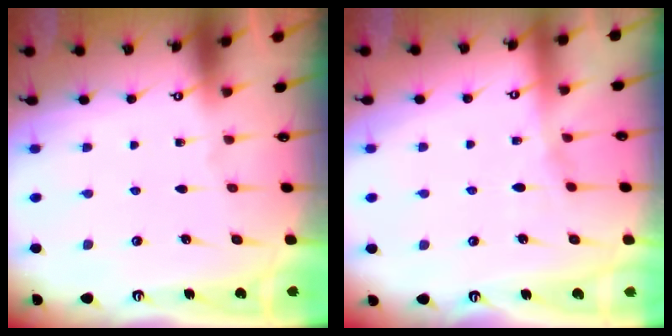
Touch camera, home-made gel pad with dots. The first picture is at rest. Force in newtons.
{"total": 6.6, "press": 6.6, "slide": 0.6}